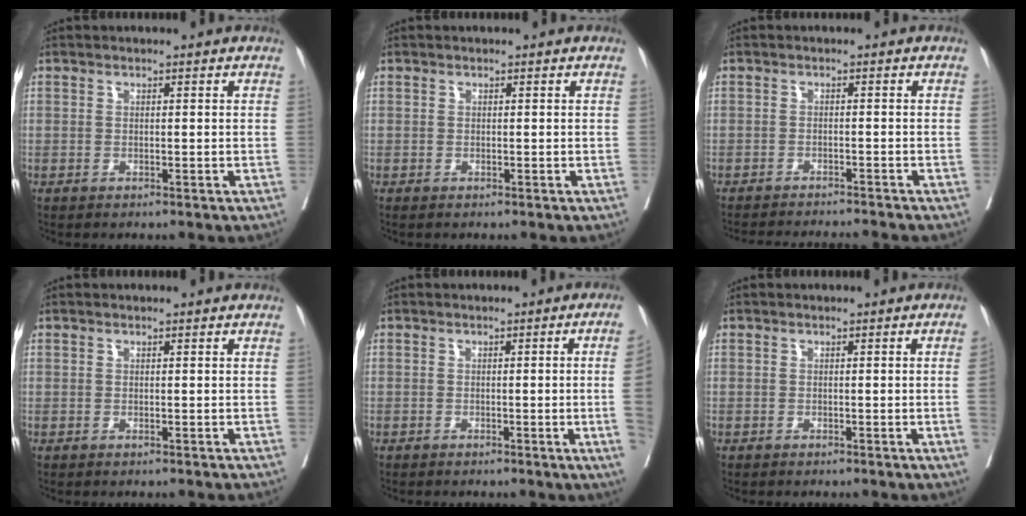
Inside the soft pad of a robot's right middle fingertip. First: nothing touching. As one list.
[{"total": 0.0}, {"total": 9.0, "force": [-8.6, -0.1, 2.4], "torque": [-0.024, -0.010, -0.120]}, {"total": 0.0}, {"total": 5.3, "force": [-0.8, -1.9, 4.9], "torque": [-0.051, -0.011, -0.011]}, {"total": 1.4, "force": [-0.3, -0.5, 1.3], "torque": [-0.013, -0.001, -0.004]}]